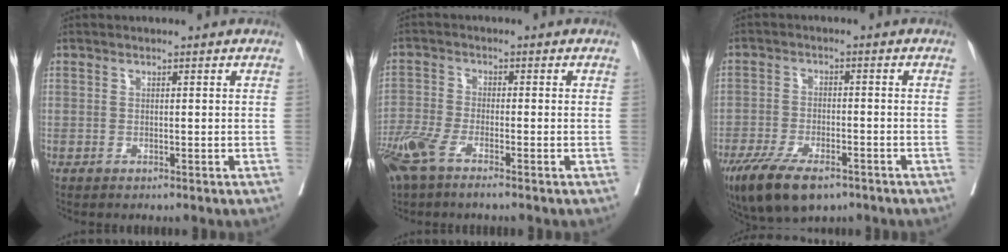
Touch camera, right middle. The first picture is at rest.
{"total": 7.1, "force": [-4.5, 2.0, 5.2], "torque": [-0.122, -0.014, -0.091]}
{"total": 11.4, "force": [-7.7, 4.3, 7.2], "torque": [-0.128, -0.015, -0.126]}